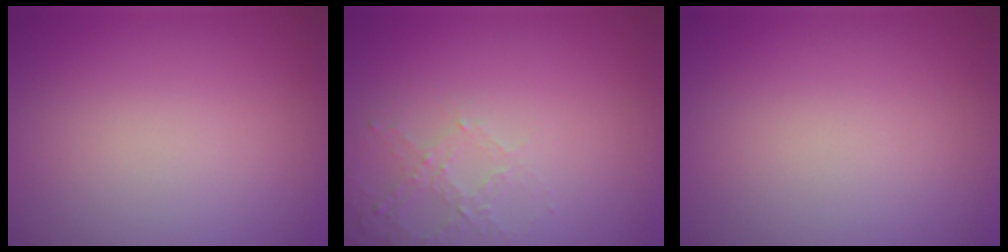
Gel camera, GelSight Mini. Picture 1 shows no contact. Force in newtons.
{"total": 2.2, "press": 2.1, "slide": 0.6}
{"total": 0.0}